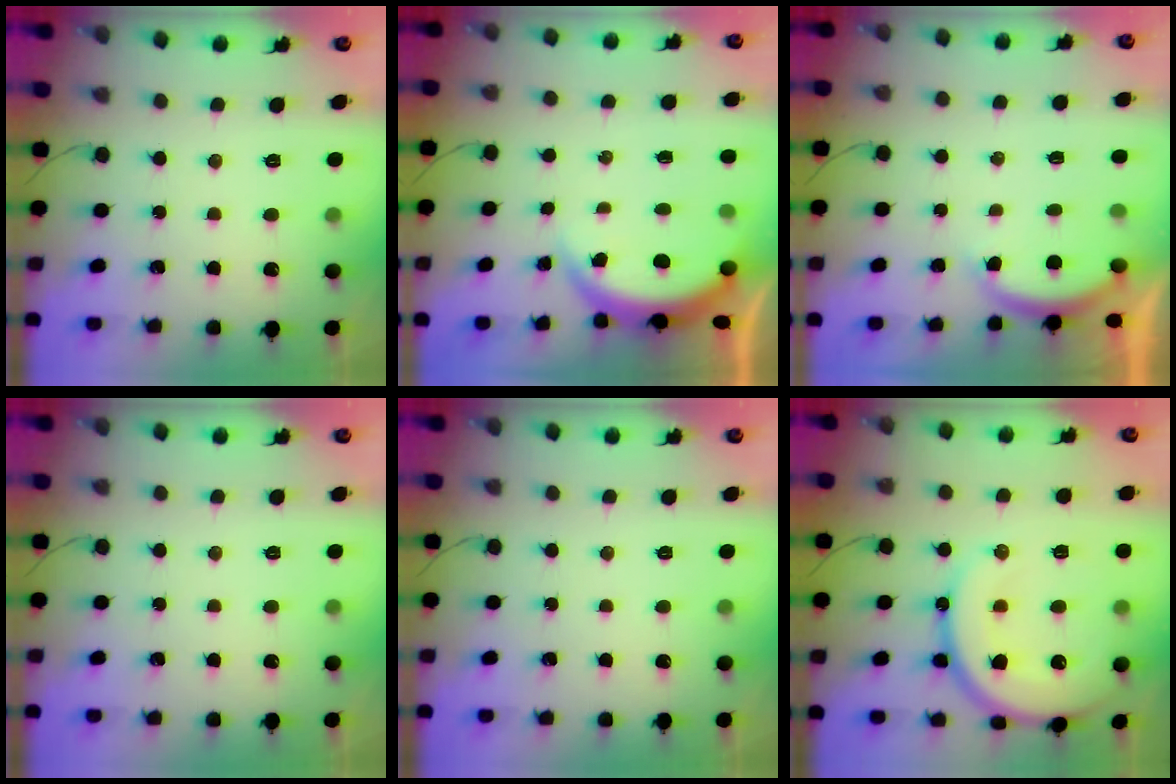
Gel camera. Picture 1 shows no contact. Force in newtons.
{"total": 3.9, "press": 3.6, "slide": 1.5}
{"total": 2.5, "press": 2.4, "slide": 0.6}
{"total": 0.0}
{"total": 0.0}
{"total": 17.4, "press": 17.3, "slide": 1.8}